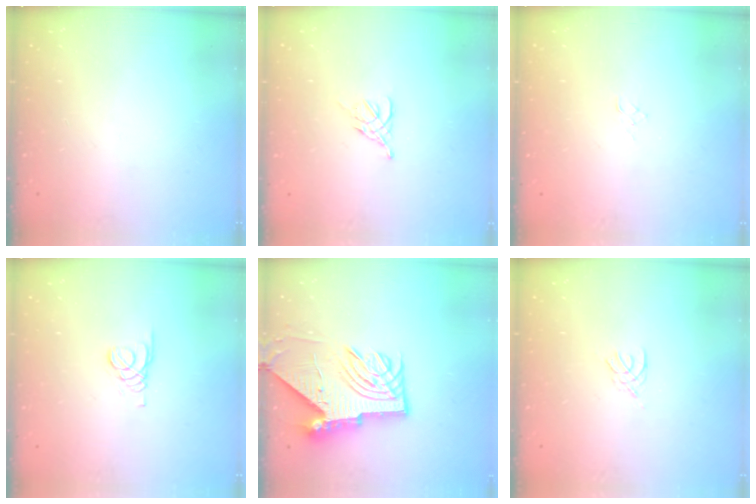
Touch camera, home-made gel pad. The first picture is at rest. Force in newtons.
{"total": 4.7, "press": 4.6, "slide": 0.7}
{"total": 2.9, "press": 2.9, "slide": 0.3}
{"total": 1.4, "press": 1.4, "slide": 0.2}
{"total": 11.4, "press": 11.3, "slide": 1.6}
{"total": 2.0, "press": 1.9, "slide": 0.4}